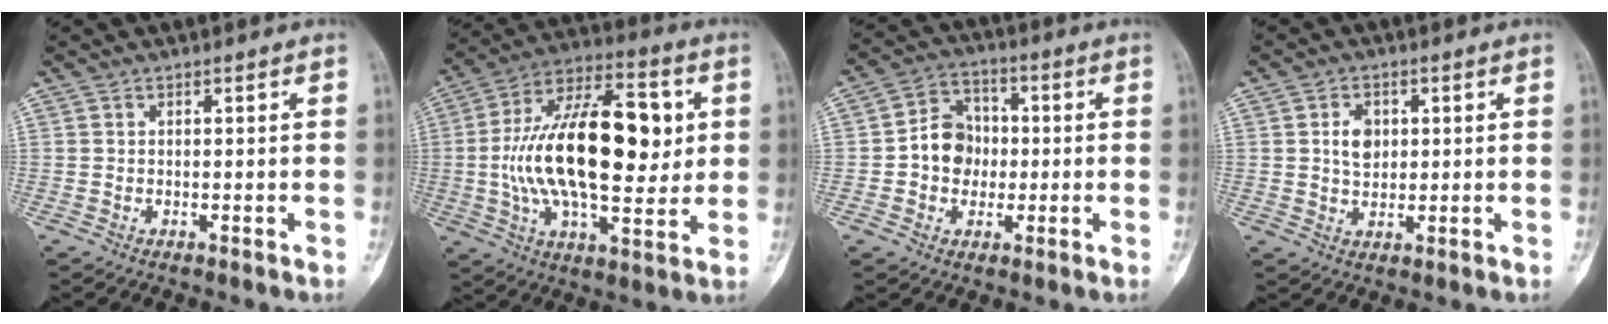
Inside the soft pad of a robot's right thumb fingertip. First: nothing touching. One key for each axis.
{"total": 26.1, "fx": 2.1, "fy": 12.5, "fz": 22.8, "tx": -0.383, "ty": 0.011, "tz": 0.030}
{"total": 8.9, "fx": -0.6, "fy": 7.6, "fz": 4.6, "tx": -0.044, "ty": 0.025, "tz": -0.021}
{"total": 4.9, "fx": 0.9, "fy": 3.6, "fz": 3.2, "tx": -0.039, "ty": -0.004, "tz": 0.016}